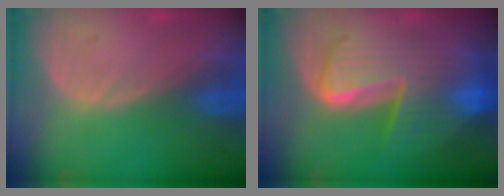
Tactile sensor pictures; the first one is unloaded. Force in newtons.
{"total": 10.4, "press": 10.4, "slide": 0.9}